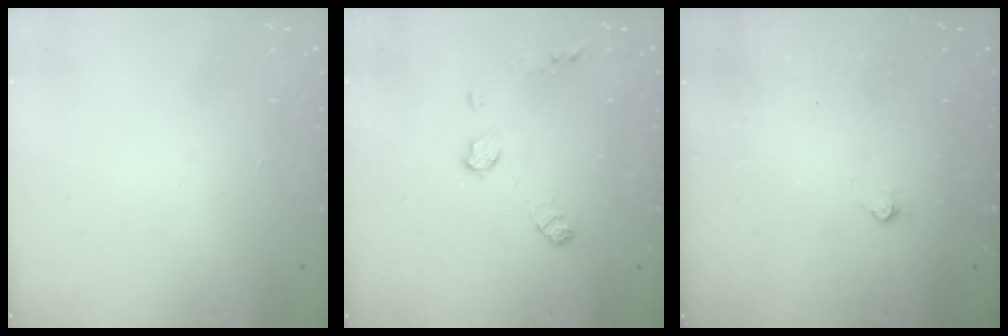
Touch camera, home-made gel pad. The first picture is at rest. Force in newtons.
{"total": 7.1, "press": 7.1, "slide": 0.3}
{"total": 2.2, "press": 2.2, "slide": 0.4}